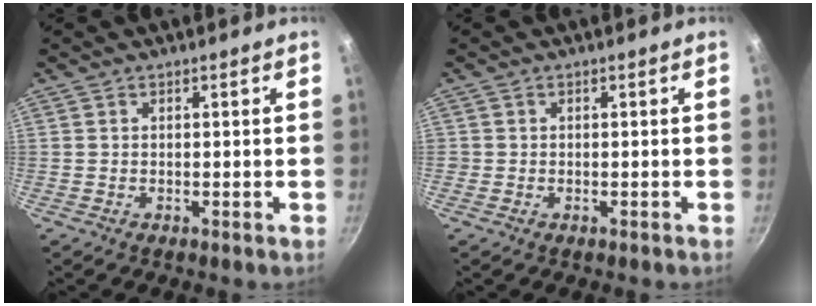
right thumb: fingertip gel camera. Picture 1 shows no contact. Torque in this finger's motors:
{"motor_torque": [0.11, 0.09, 0.28, 0.12, -0.02]}